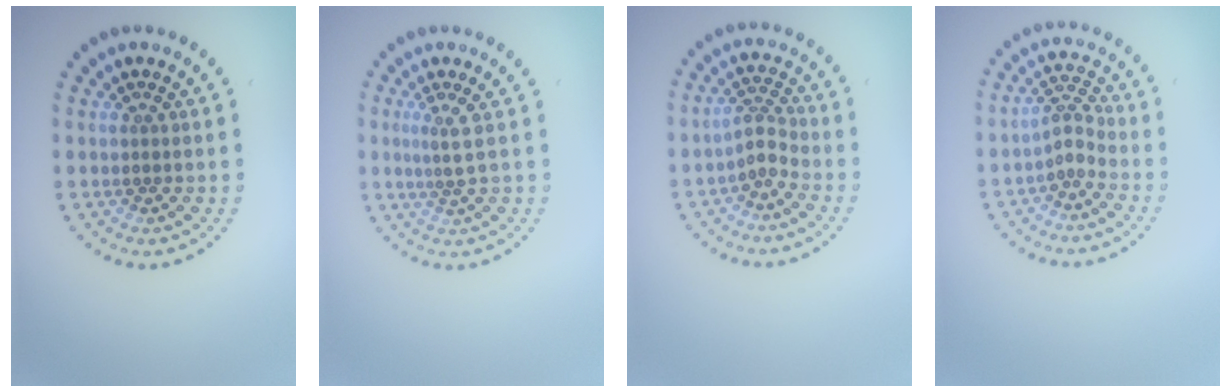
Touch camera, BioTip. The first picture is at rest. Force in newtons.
{"total": 1.6, "press": 1.1, "slide": 1.2}
{"total": 2.1, "press": 1.4, "slide": 1.5}
{"total": 2.1, "press": 1.4, "slide": 1.5}